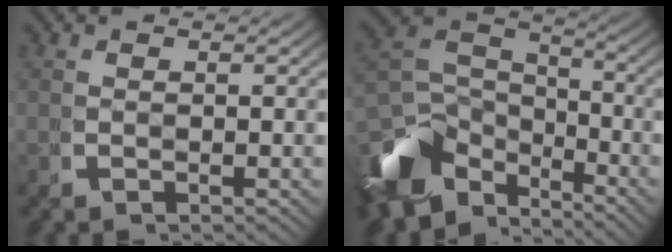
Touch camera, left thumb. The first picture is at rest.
{"total": 12.8, "force": [-3.9, 8.6, 8.6], "torque": [-0.181, -0.040, -0.054]}